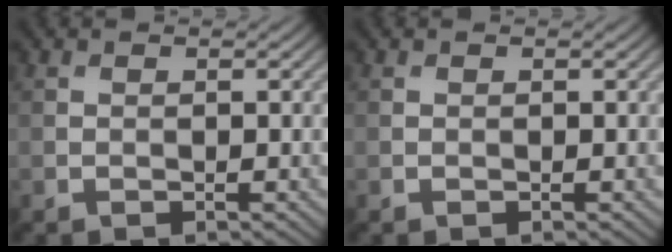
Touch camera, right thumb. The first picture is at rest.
{"total": 0.0}